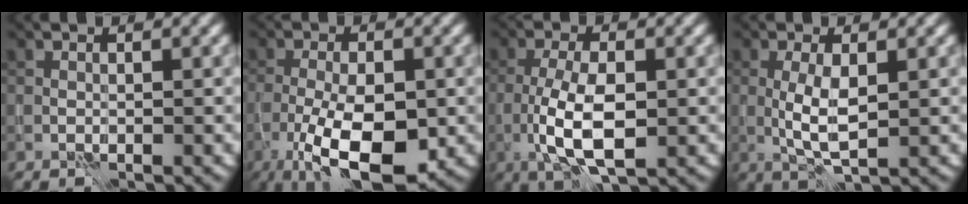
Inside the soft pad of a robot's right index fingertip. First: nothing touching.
{"total": 9.1, "force": [-3.5, 3.3, 7.8], "torque": [-0.144, -0.009, -0.056]}
{"total": 5.8, "force": [-1.1, 2.2, 5.3], "torque": [-0.110, -0.005, -0.020]}
{"total": 3.2, "force": [-0.1, 0.8, 3.0], "torque": [-0.065, 0.000, -0.003]}